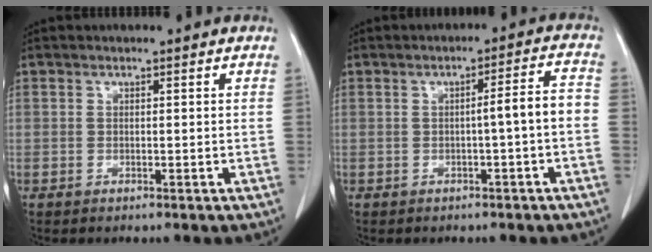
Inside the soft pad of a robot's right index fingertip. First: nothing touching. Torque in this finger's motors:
{"motor_torque": [0.65, -0.27, 0.35, 0.06]}